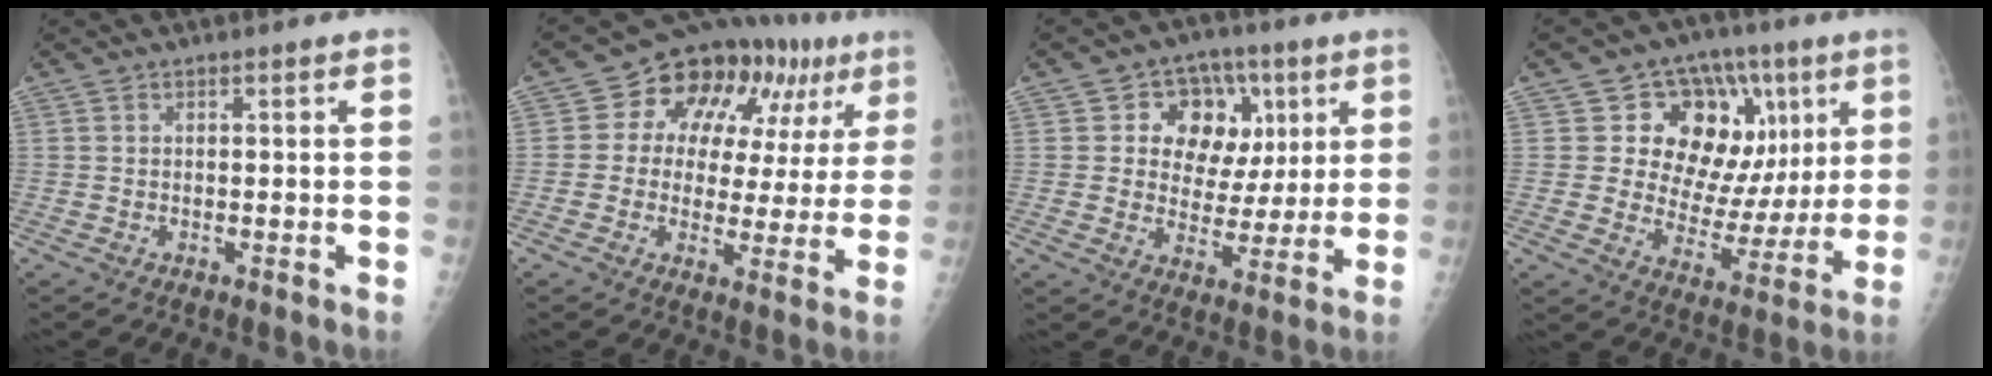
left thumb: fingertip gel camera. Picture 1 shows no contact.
{"total": 17.5, "force": [6.7, 11.1, 11.8], "torque": [-0.105, 0.015, 0.088]}
{"total": 12.8, "force": [4.2, 10.2, 6.5], "torque": [-0.034, -0.005, 0.065]}
{"total": 17.6, "force": [6.0, 12.8, 10.5], "torque": [-0.076, 0.001, 0.098]}